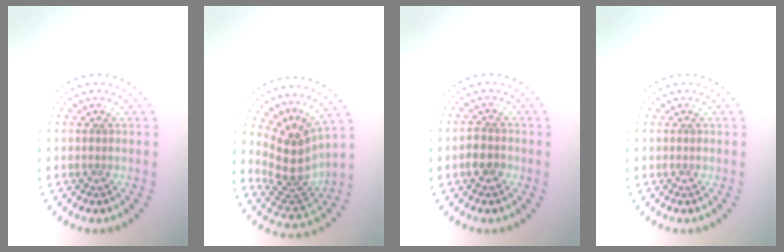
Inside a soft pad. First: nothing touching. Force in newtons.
{"total": 3.8, "press": 2.7, "slide": 2.7}
{"total": 1.8, "press": 1.7, "slide": 0.6}
{"total": 0.0}